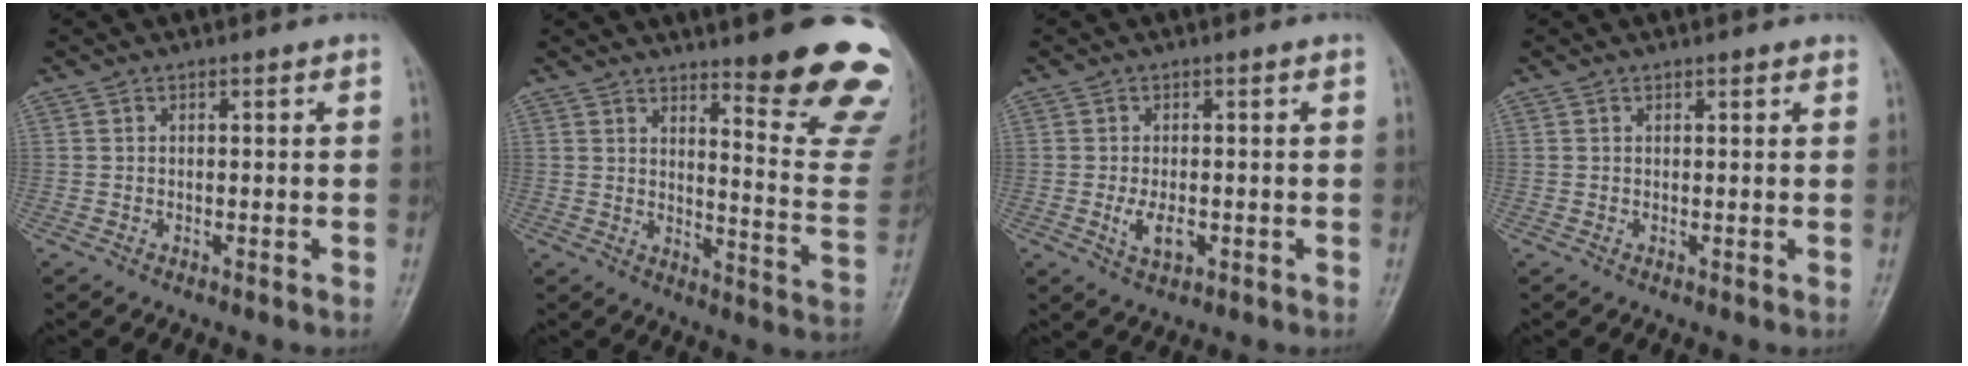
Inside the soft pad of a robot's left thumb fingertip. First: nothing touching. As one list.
[{"total": 17.2, "force": [12.4, 2.3, 11.6], "torque": [-0.111, -0.107, 0.161]}, {"total": 3.8, "force": [-0.8, 2.0, 3.1], "torque": [-0.055, -0.004, -0.010]}, {"total": 1.2, "force": [0.9, 0.4, 0.6], "torque": [-0.005, -0.001, 0.009]}]